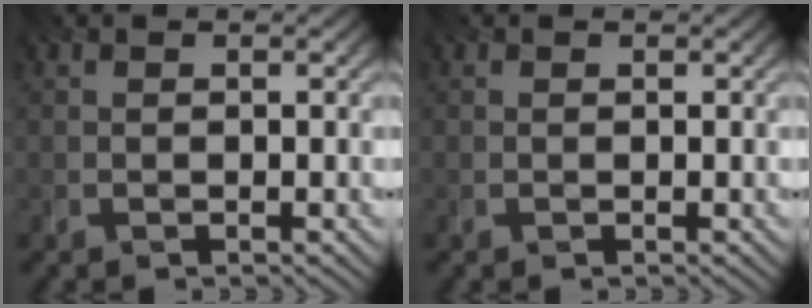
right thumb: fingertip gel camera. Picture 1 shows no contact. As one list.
[{"total": 0.0}]